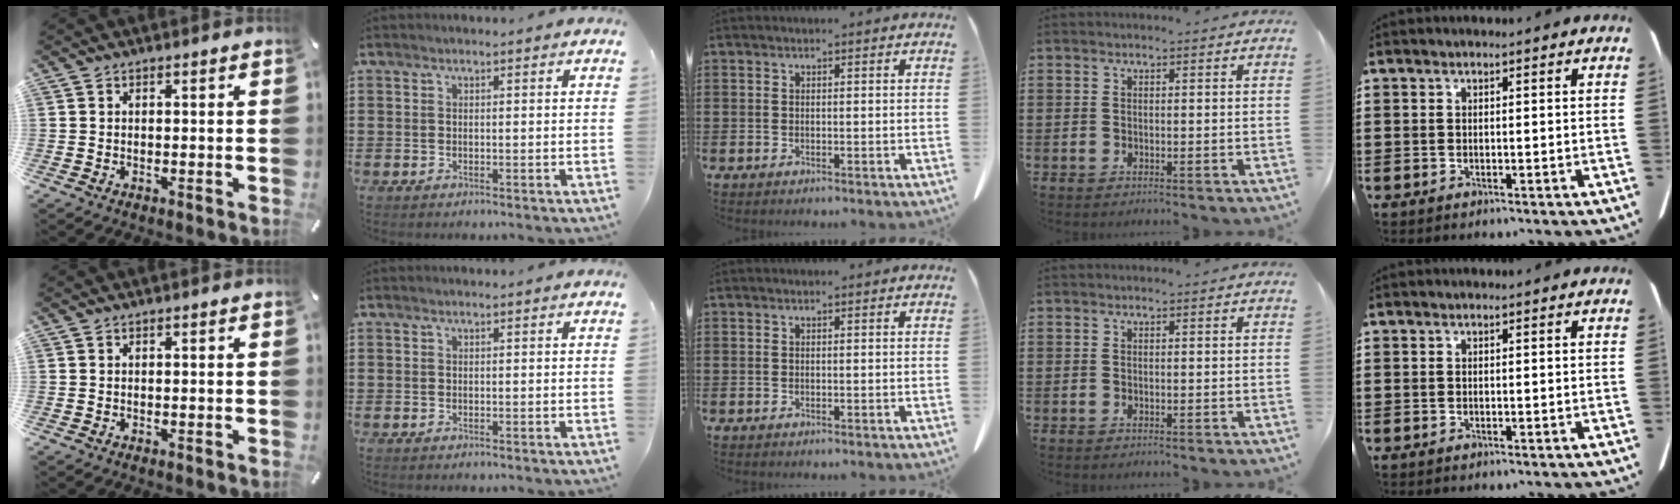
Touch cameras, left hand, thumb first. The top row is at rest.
{}